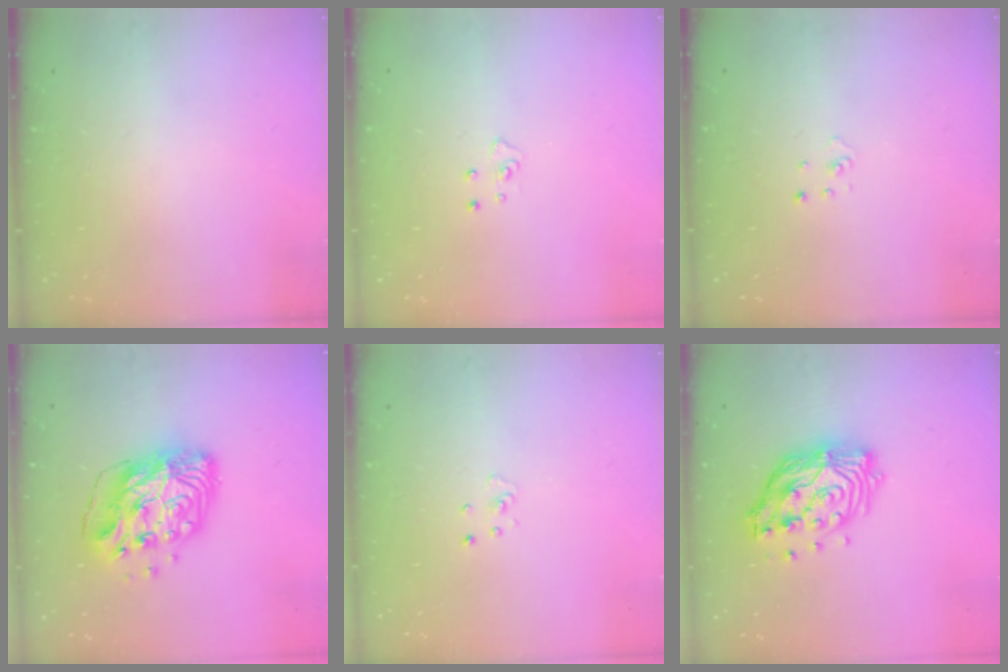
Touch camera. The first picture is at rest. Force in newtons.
{"total": 4.1, "press": 4.1, "slide": 0.4}
{"total": 1.5, "press": 1.5, "slide": 0.1}
{"total": 14.8, "press": 14.7, "slide": 1.7}
{"total": 2.3, "press": 2.3, "slide": 0.2}
{"total": 14.5, "press": 14.4, "slide": 1.2}